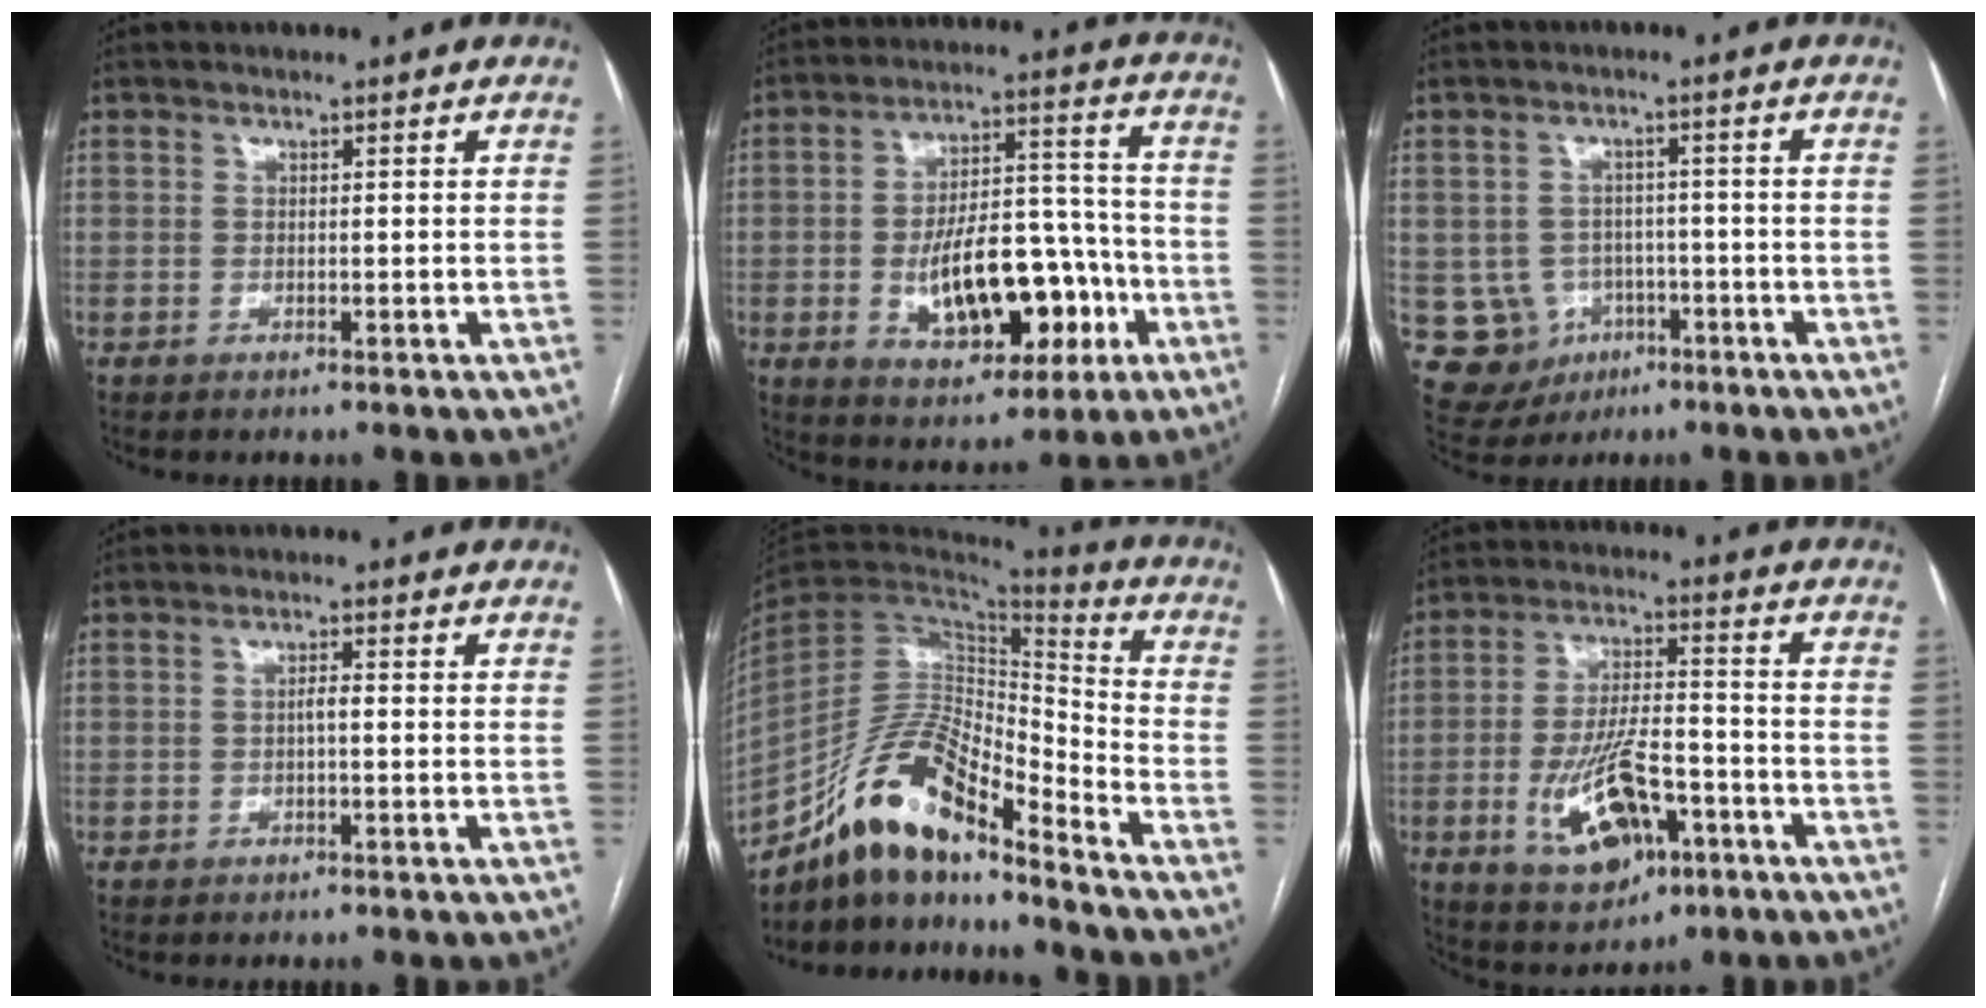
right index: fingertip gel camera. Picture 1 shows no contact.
{"total": 15.8, "force": [-4.4, 7.2, 13.4], "torque": [-0.210, 0.023, -0.057]}
{"total": 8.1, "force": [-2.0, 7.7, 1.5], "torque": [-0.037, 0.014, -0.014]}
{"total": 1.4, "force": [-0.3, 0.3, 1.3], "torque": [-0.023, 0.003, -0.006]}
{"total": 15.5, "force": [-12.0, 3.5, 9.1], "torque": [-0.170, 0.027, -0.218]}
{"total": 13.2, "force": [-5.2, 5.6, 10.8], "torque": [-0.201, 0.003, -0.080]}